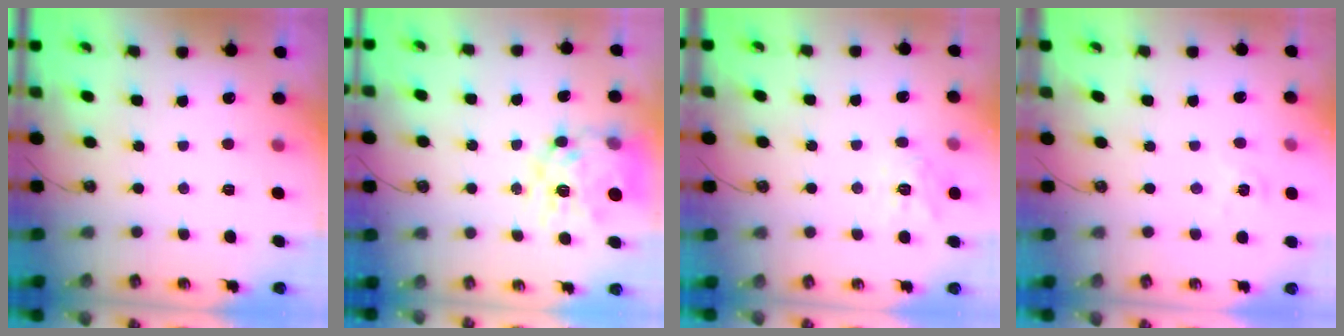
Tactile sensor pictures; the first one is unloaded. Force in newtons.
{"total": 16.7, "press": 16.7, "slide": 1.7}
{"total": 12.2, "press": 12.1, "slide": 1.3}
{"total": 1.6, "press": 1.5, "slide": 0.3}